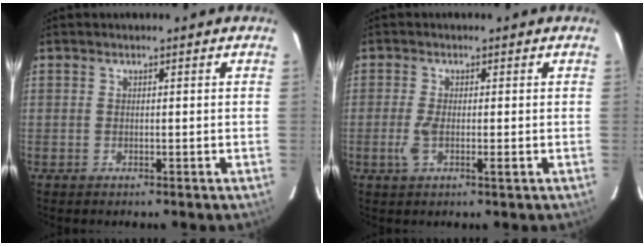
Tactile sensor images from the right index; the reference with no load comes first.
{"total": 3.5, "force": [-0.9, 0.8, 3.3], "torque": [-0.068, -0.006, -0.014]}